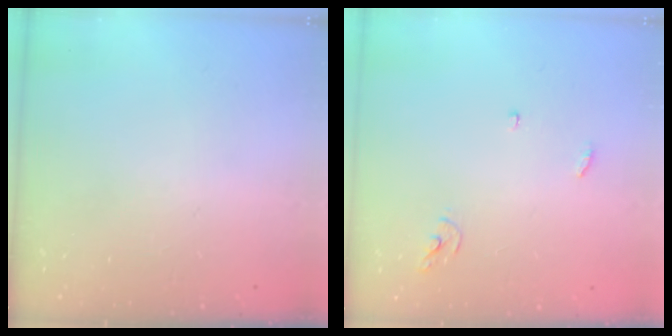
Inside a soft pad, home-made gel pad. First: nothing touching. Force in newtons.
{"total": 3.8, "press": 3.8, "slide": 0.4}